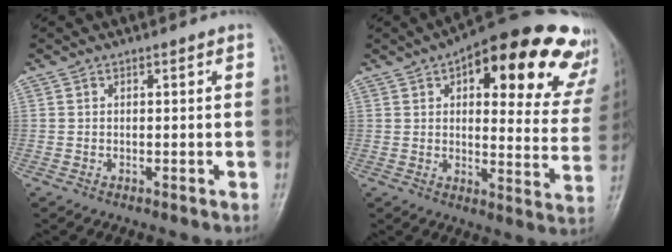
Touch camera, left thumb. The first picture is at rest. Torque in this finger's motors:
{"motor_torque": [1.15, 1.17, 1.64, -1.13, 0.12]}